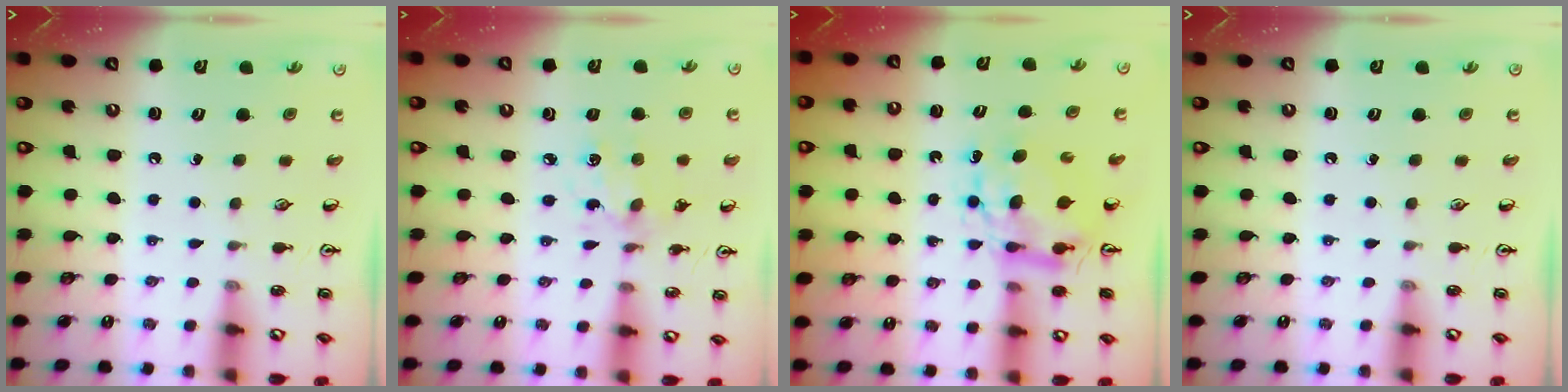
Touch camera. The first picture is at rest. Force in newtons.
{"total": 2.6, "press": 2.4, "slide": 0.9}
{"total": 6.8, "press": 6.8, "slide": 0.6}
{"total": 0.0}